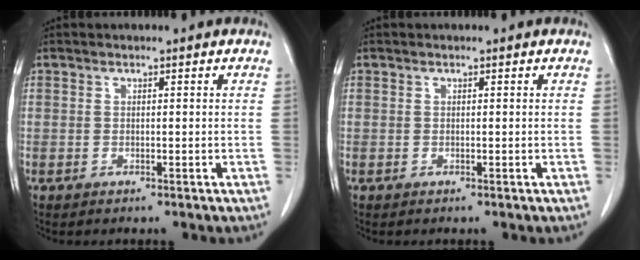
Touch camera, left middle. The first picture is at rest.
{"total": 0.0}